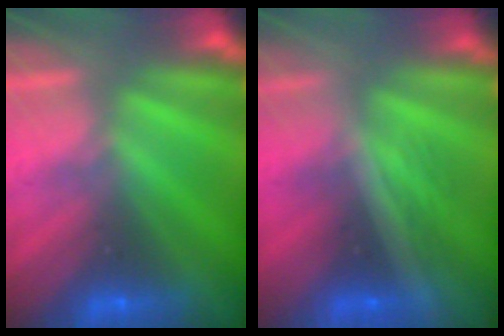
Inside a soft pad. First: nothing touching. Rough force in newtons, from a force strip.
{"total": 1.7}